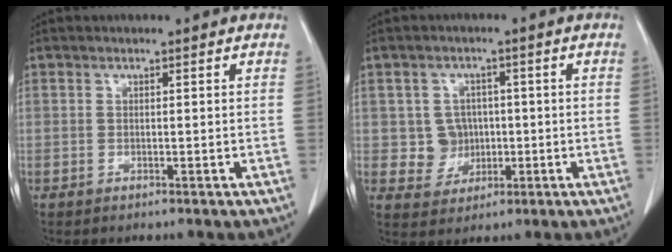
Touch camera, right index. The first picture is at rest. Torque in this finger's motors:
{"motor_torque": [-0.06, 0.02, 0.00, 0.00]}